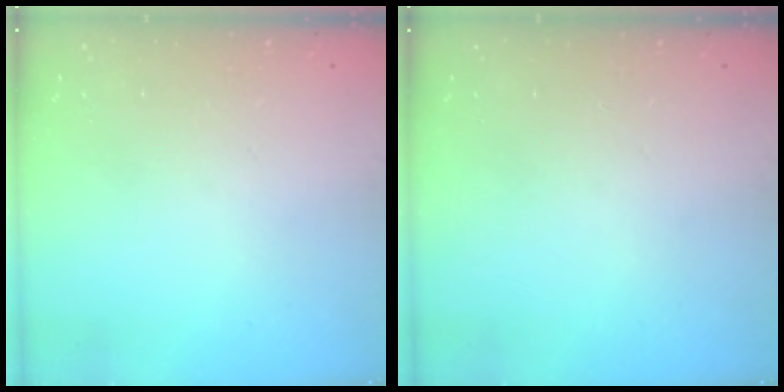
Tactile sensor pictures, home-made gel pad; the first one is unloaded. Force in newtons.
{"total": 0.0}